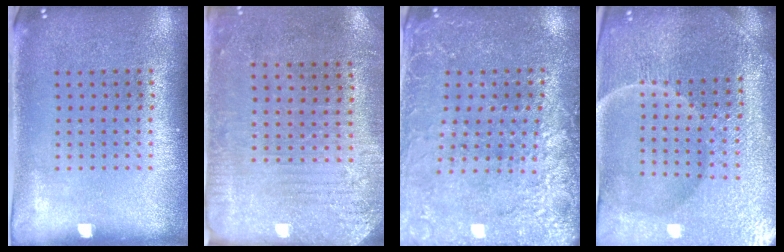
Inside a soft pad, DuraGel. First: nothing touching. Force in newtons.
{"total": 2.8, "press": 2.4, "slide": 1.4}
{"total": 2.7, "press": 2.7, "slide": 0.3}
{"total": 5.7, "press": 5.3, "slide": 2.2}